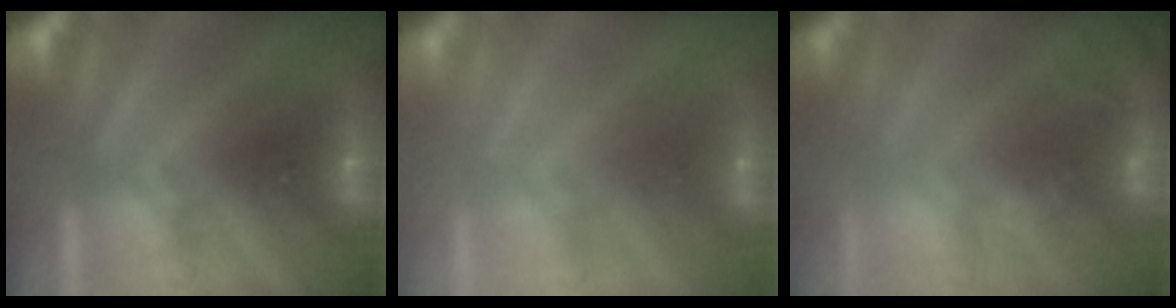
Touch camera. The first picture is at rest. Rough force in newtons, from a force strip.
{"total": 2.5}
{"total": 7.4}